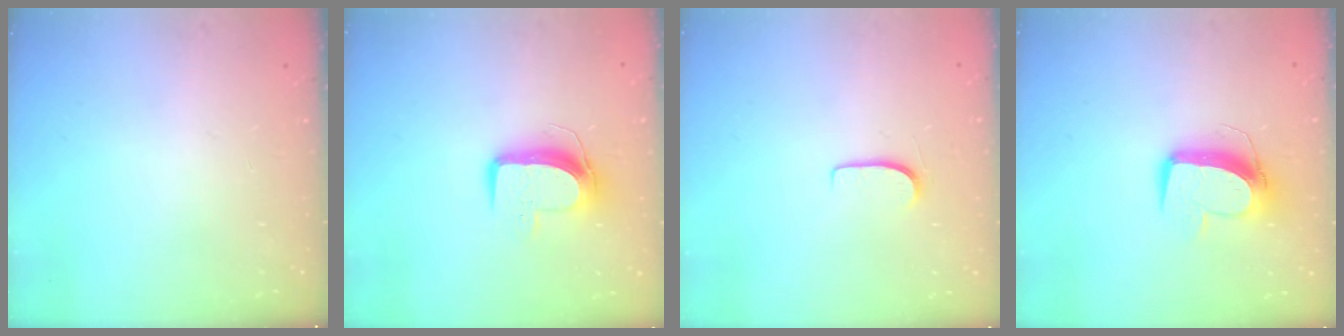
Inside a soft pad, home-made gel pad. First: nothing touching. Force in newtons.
{"total": 9.7, "press": 9.7, "slide": 0.6}
{"total": 5.8, "press": 5.8, "slide": 0.4}
{"total": 10.4, "press": 10.3, "slide": 1.0}